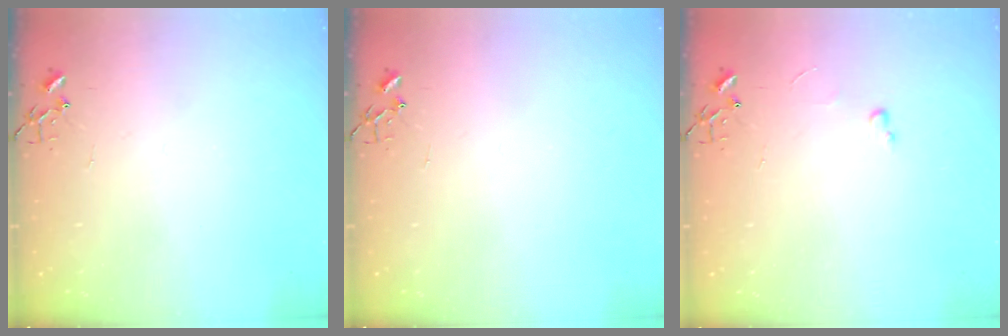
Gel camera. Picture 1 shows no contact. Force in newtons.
{"total": 0.0}
{"total": 2.6, "press": 2.6, "slide": 0.4}